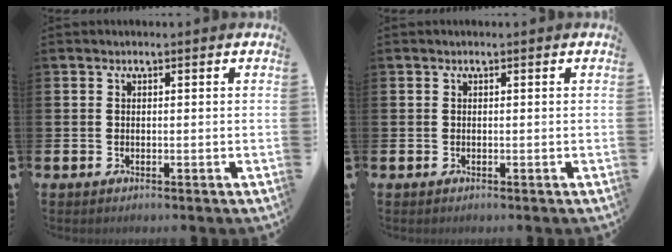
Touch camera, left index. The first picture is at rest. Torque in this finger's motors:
{"motor_torque": [-0.02, 0.02, -0.02, 0.01]}